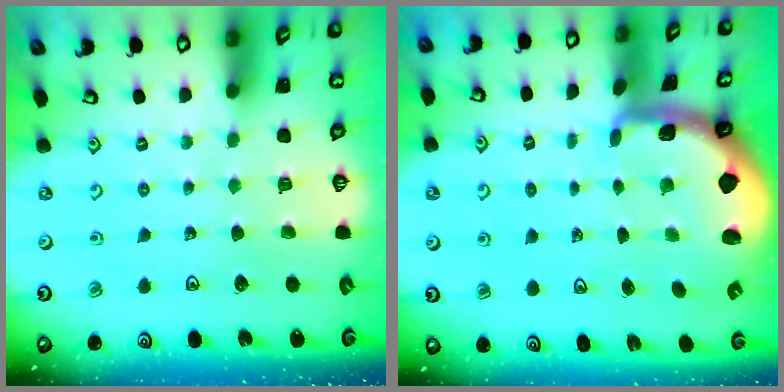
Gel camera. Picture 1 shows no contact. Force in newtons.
{"total": 1.8, "press": 1.7, "slide": 0.4}